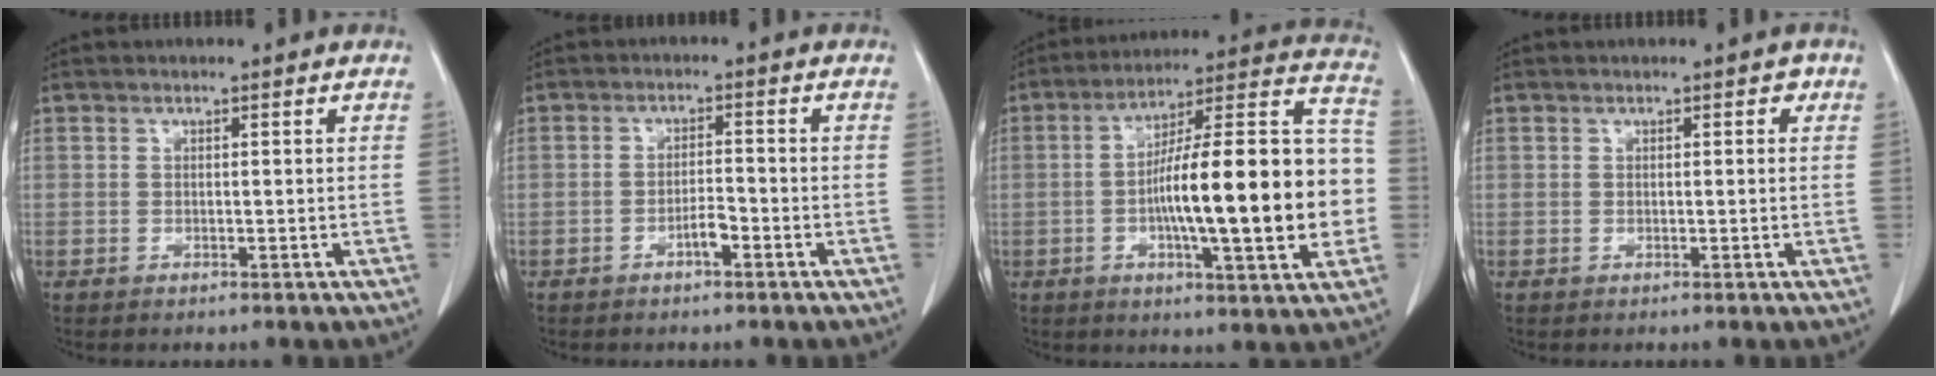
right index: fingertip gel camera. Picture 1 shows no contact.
{"total": 2.6, "force": [-1.5, 0.5, 2.1], "torque": [-0.036, 0.002, -0.027]}
{"total": 23.0, "force": [-2.8, 3.6, 22.6], "torque": [-0.301, 0.031, -0.044]}
{"total": 1.2, "force": [0.5, 0.6, 0.8], "torque": [-0.010, 0.004, 0.006]}